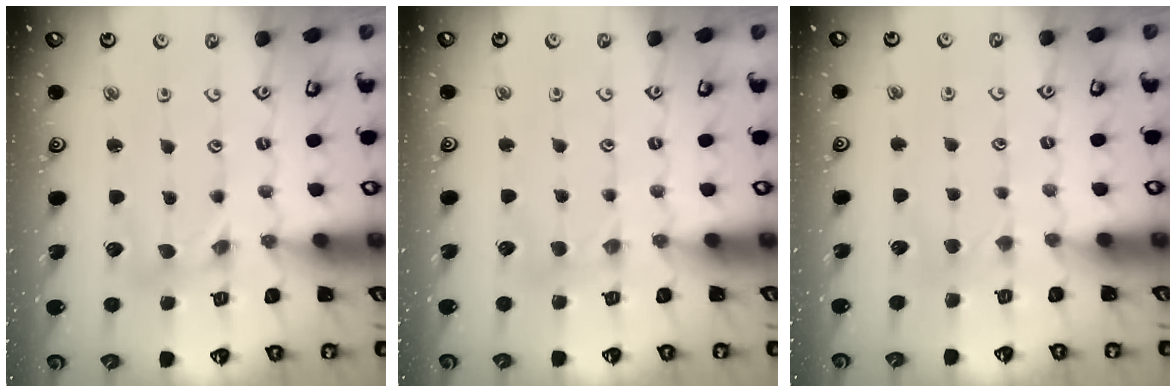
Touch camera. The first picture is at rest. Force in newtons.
{"total": 2.6, "press": 2.6, "slide": 0.4}
{"total": 2.5, "press": 2.4, "slide": 0.4}